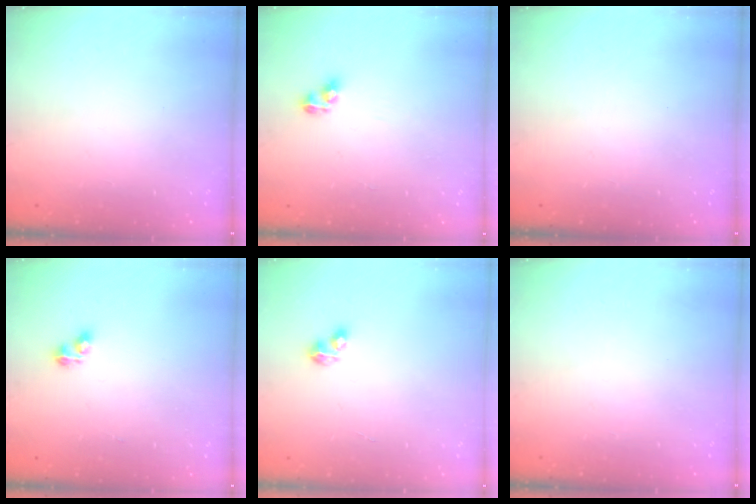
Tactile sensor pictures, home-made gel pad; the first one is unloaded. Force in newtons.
{"total": 5.5, "press": 5.5, "slide": 0.6}
{"total": 0.0}
{"total": 3.2, "press": 3.2, "slide": 0.5}
{"total": 3.6, "press": 3.6, "slide": 0.5}
{"total": 0.0}